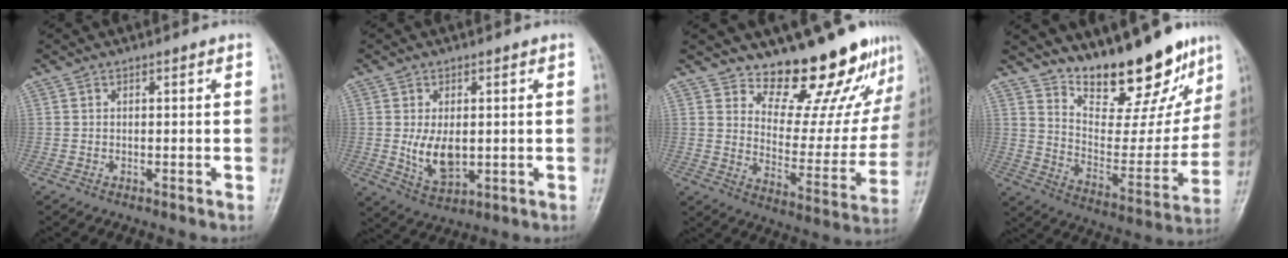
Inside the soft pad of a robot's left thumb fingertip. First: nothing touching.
{"total": 7.2, "force": [0.0, 4.3, 5.7], "torque": [-0.089, -0.016, 0.010]}
{"total": 17.6, "force": [15.0, 6.3, 6.7], "torque": [-0.028, -0.128, 0.205]}
{"total": 21.3, "force": [16.5, 7.6, 11.1], "torque": [-0.116, -0.108, 0.254]}